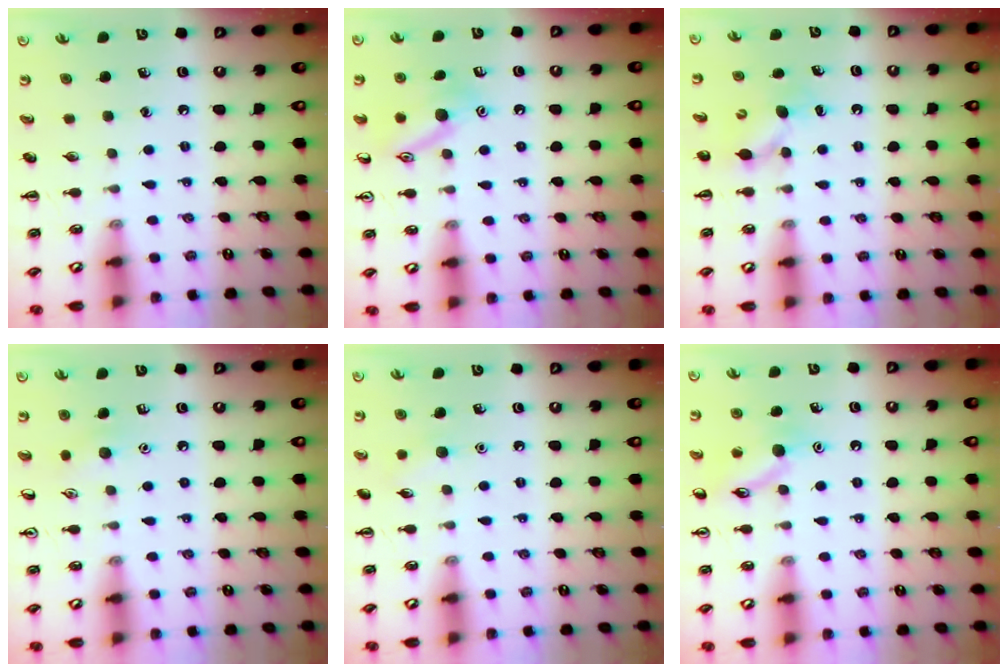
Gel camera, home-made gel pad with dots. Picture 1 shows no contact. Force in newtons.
{"total": 12.2, "press": 12.2, "slide": 0.8}
{"total": 5.6, "press": 5.6, "slide": 1.0}
{"total": 6.4, "press": 6.1, "slide": 2.0}
{"total": 5.9, "press": 5.7, "slide": 1.4}
{"total": 11.1, "press": 11.1, "slide": 1.0}